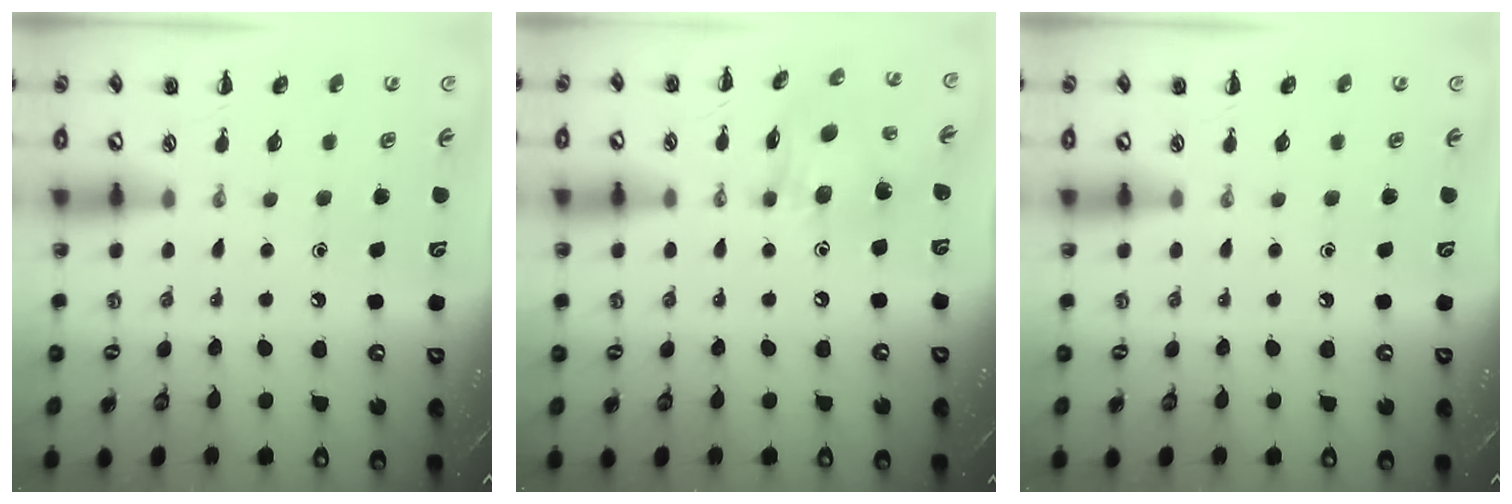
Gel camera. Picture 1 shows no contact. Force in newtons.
{"total": 11.1, "press": 11.1, "slide": 1.0}
{"total": 0.5, "press": 0.1, "slide": 0.5}